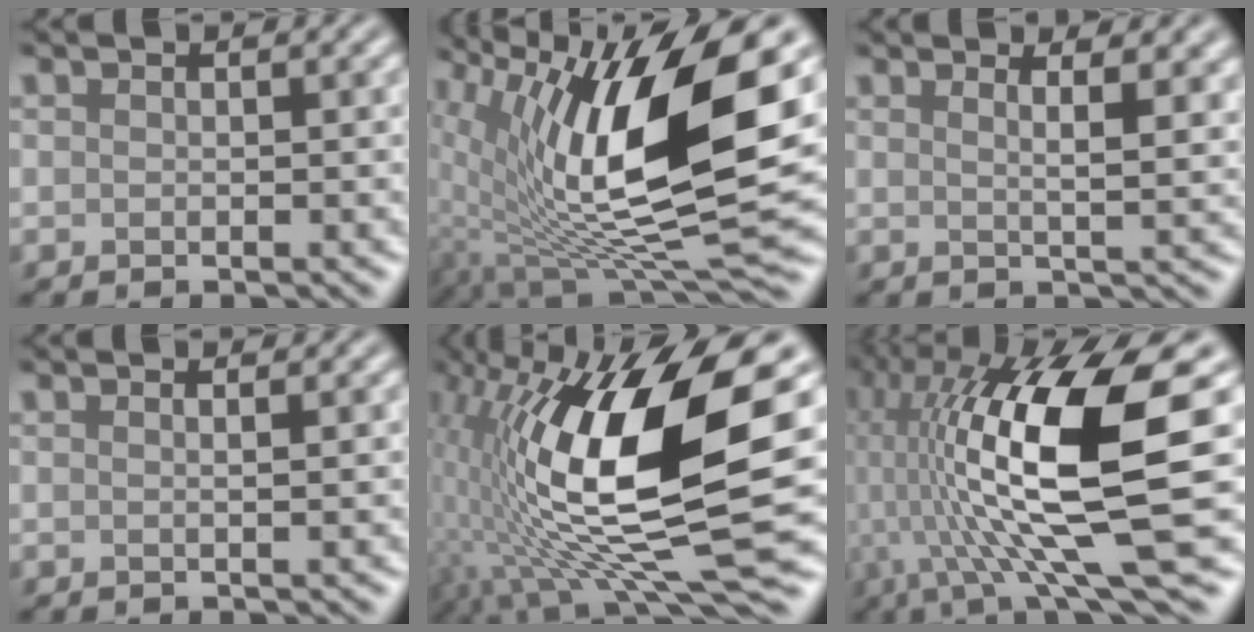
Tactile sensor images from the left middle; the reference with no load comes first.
{"total": 16.4, "force": [2.5, 6.0, 15.0], "torque": [-0.279, -0.009, 0.048]}
{"total": 5.0, "force": [2.4, 1.6, 4.0], "torque": [-0.042, 0.020, 0.016]}
{"total": 1.4, "force": [0.5, 0.7, 1.2], "torque": [-0.007, 0.006, -0.011]}
{"total": 16.7, "force": [0.6, 6.0, 15.5], "torque": [-0.287, 0.007, 0.008]}
{"total": 16.1, "force": [1.5, 4.5, 15.4], "torque": [-0.299, 0.006, 0.034]}